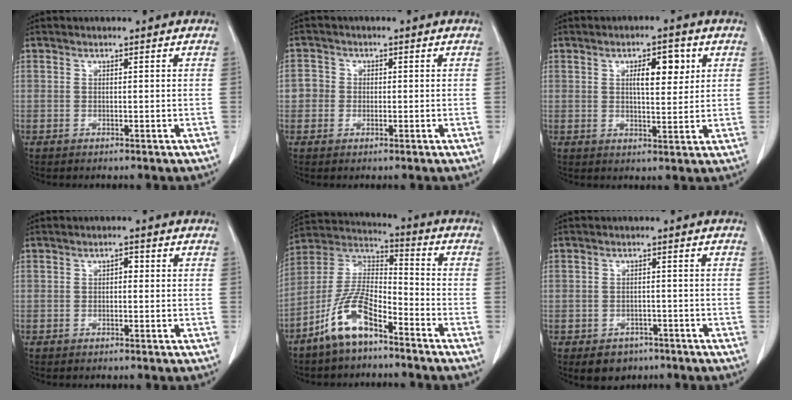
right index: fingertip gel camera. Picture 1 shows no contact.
{"total": 2.7, "force": [-0.2, 2.6, 0.6], "torque": [0.001, 0.010, -0.007]}
{"total": 5.7, "force": [2.1, 1.9, 5.0], "torque": [-0.080, 0.006, 0.035]}
{"total": 1.2, "force": [0.0, 0.7, 1.0], "torque": [-0.010, 0.005, -0.002]}
{"total": 10.9, "force": [-7.0, 3.8, 7.4], "torque": [-0.158, 0.012, -0.136]}
{"total": 4.2, "force": [-2.5, 3.2, 1.0], "torque": [-0.008, 0.007, -0.028]}